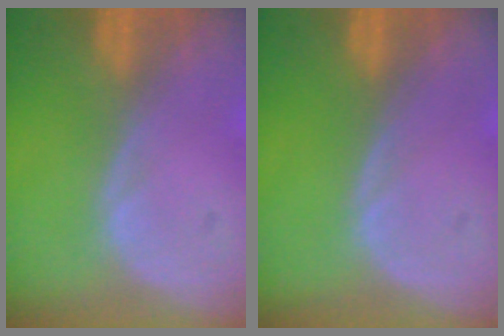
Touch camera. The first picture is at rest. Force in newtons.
{"total": 0.0}